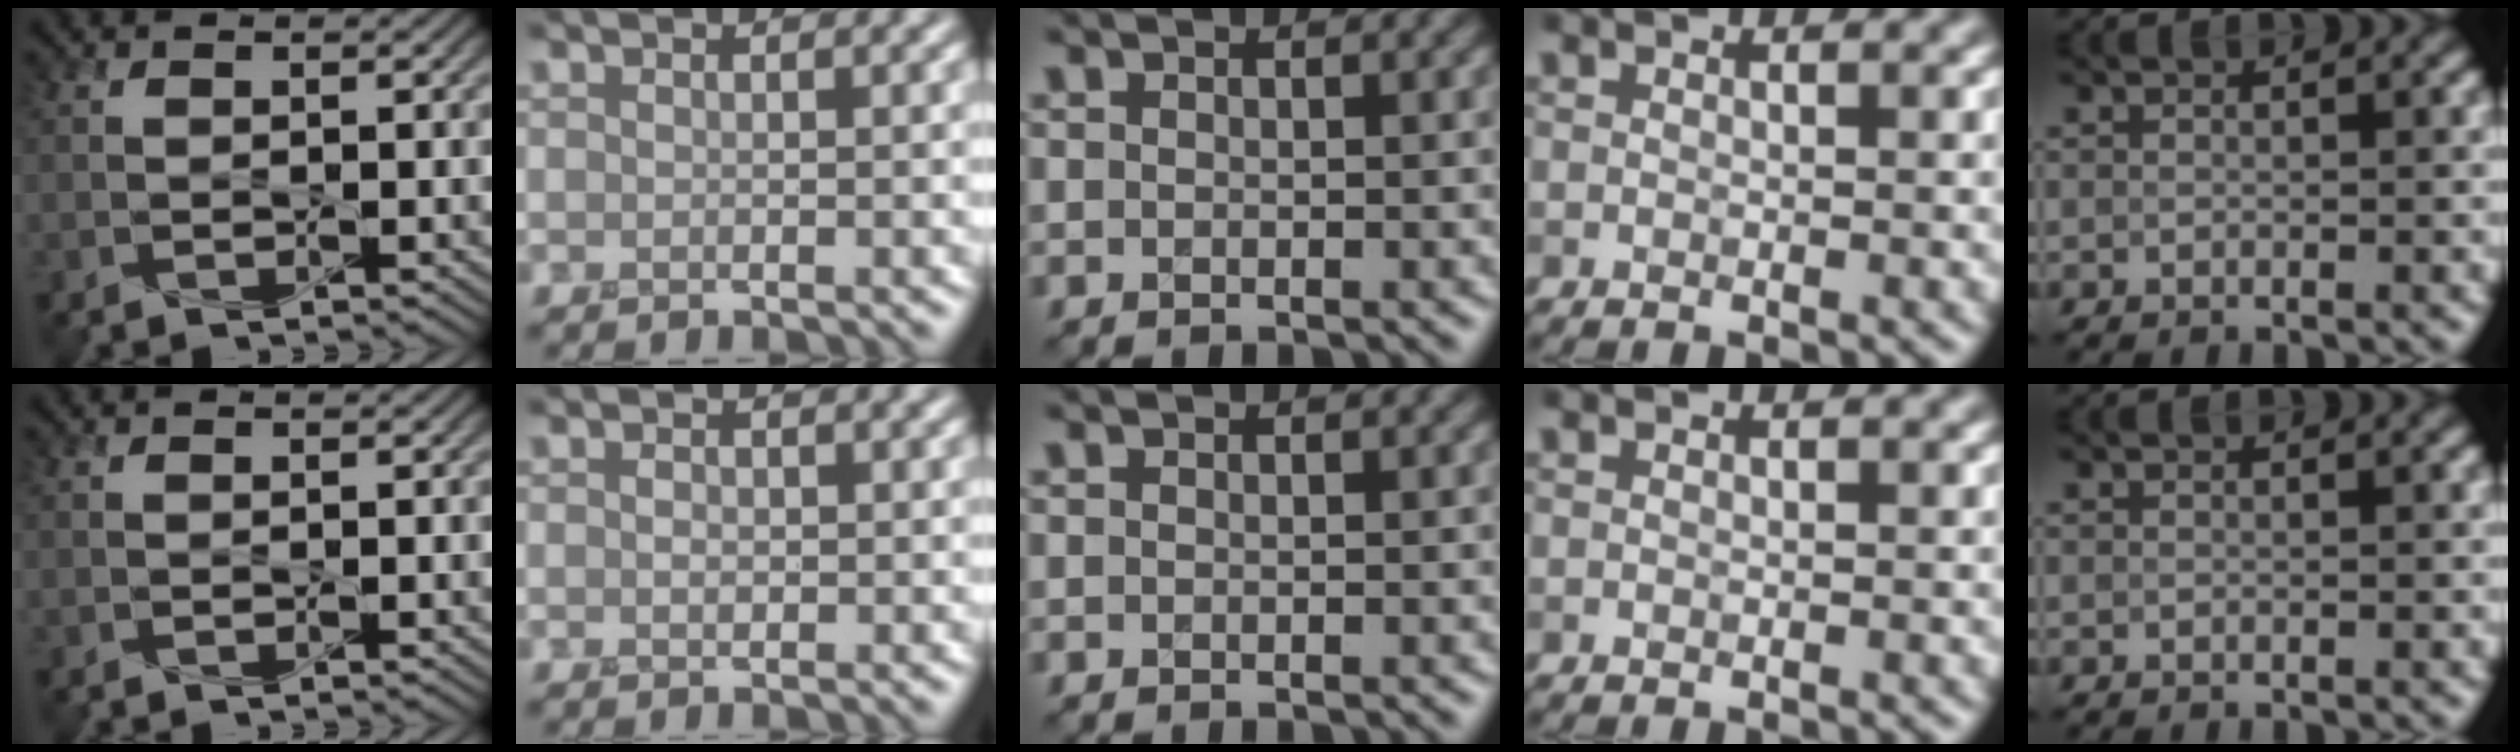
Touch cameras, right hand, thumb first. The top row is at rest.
{"index": {"total": 0.8, "force": [0.0, 0.7, 0.5], "torque": [-0.007, -0.005, -0.001]}}